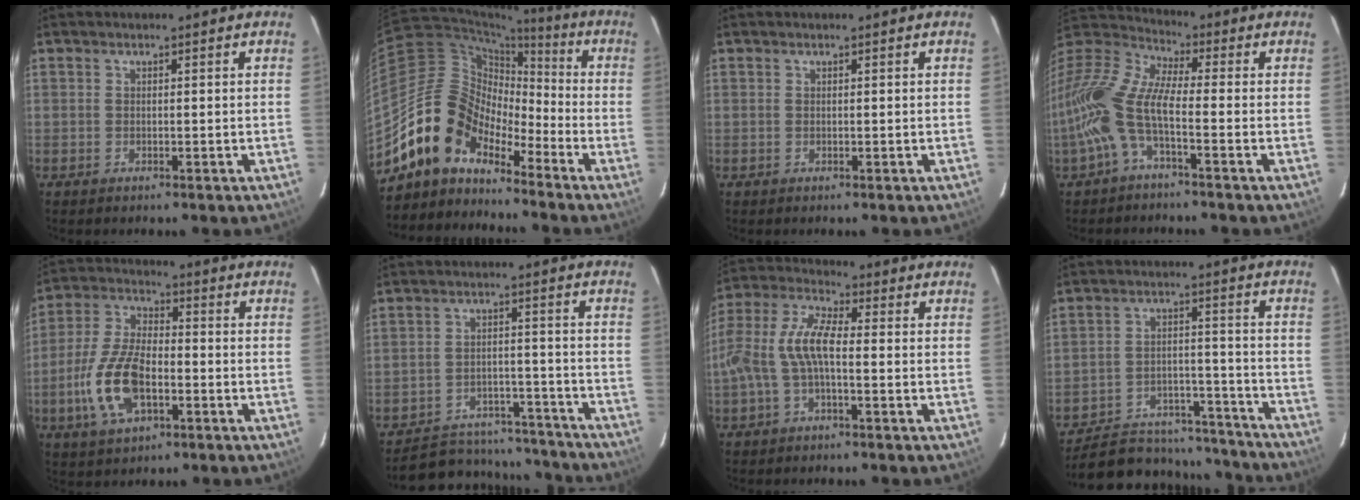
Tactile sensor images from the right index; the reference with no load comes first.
{"total": 12.7, "force": [-10.2, 6.3, 4.4], "torque": [-0.077, 0.030, -0.202]}
{"total": 0.0}
{"total": 14.1, "force": [-4.0, 4.6, 12.7], "torque": [-0.254, -0.009, -0.088]}
{"total": 13.5, "force": [-4.4, 6.5, 10.9], "torque": [-0.240, 0.002, -0.083]}
{"total": 18.0, "force": [-16.0, 6.7, 4.9], "torque": [-0.112, 0.032, -0.199]}
{"total": 10.0, "force": [-1.8, 3.5, 9.2], "torque": [-0.201, 0.012, -0.036]}
{"total": 22.3, "force": [-19.1, 8.8, 7.2], "torque": [-0.149, 0.031, -0.244]}